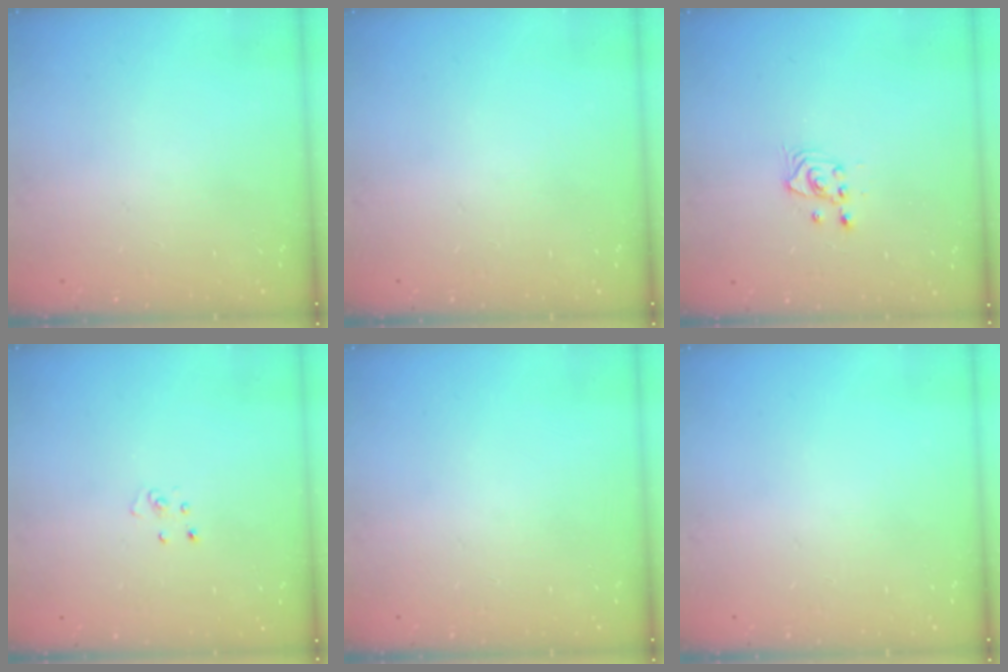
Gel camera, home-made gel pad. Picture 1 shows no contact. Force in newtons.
{"total": 0.0}
{"total": 3.2, "press": 3.2, "slide": 0.4}
{"total": 2.5, "press": 2.5, "slide": 0.3}
{"total": 0.0}
{"total": 0.0}